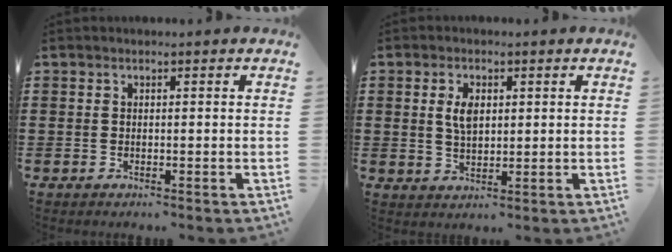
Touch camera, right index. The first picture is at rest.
{"total": 4.0, "force": [0.9, 2.2, 3.2], "torque": [-0.069, 0.011, 0.015]}